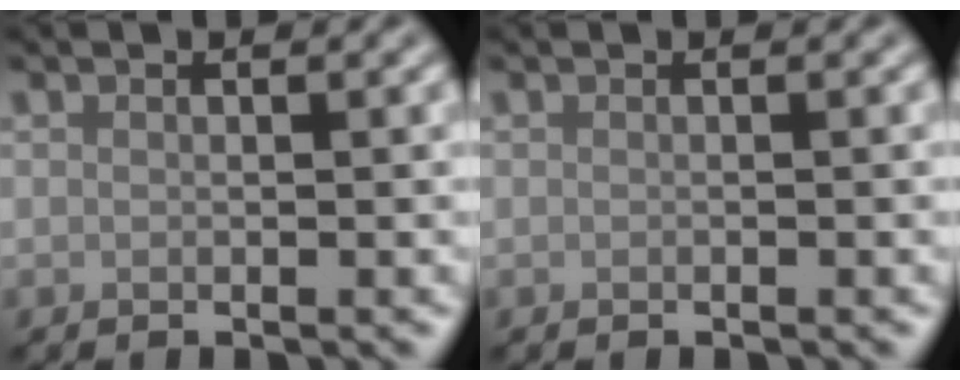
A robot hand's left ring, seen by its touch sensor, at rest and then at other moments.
{"total": 0.0}